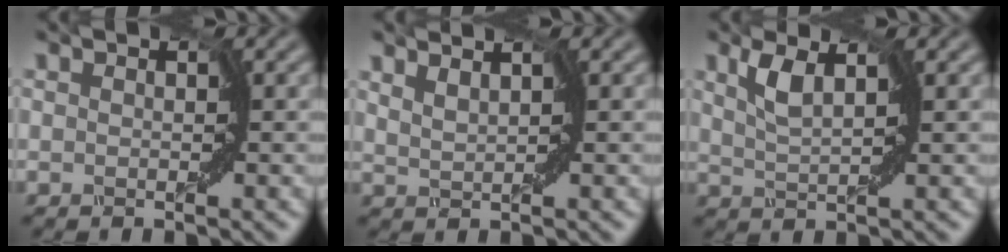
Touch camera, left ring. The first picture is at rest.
{"total": 1.9, "force": [1.9, -0.5, -0.1], "torque": [-0.009, -0.005, 0.033]}
{"total": 1.4, "force": [1.1, -0.3, 0.9], "torque": [-0.035, -0.001, 0.037]}